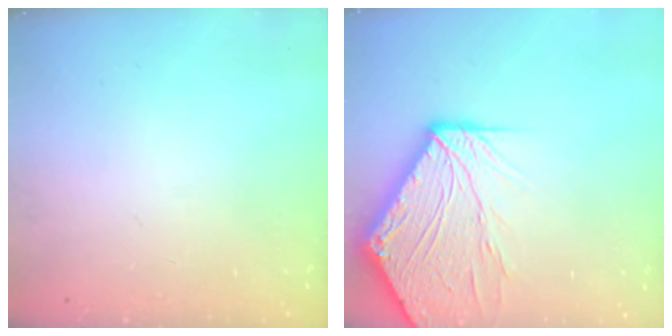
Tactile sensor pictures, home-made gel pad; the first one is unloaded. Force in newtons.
{"total": 14.8, "press": 14.6, "slide": 1.8}